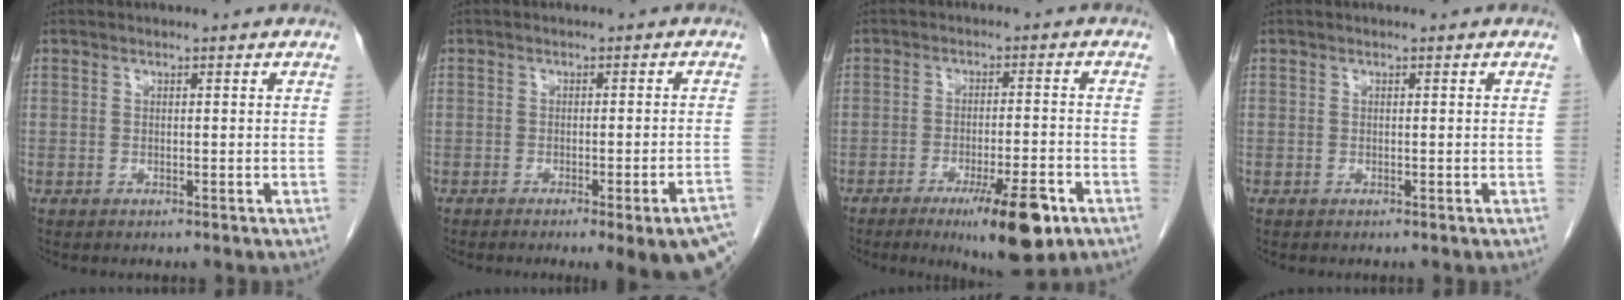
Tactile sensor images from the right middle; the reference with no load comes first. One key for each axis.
{"total": 10.6, "fx": -8.2, "fy": 0.3, "fz": 6.8, "tx": -0.035, "ty": -0.007, "tz": -0.094}
{"total": 10.4, "fx": -5.8, "fy": 1.5, "fz": 8.5, "tx": -0.131, "ty": -0.018, "tz": -0.082}
{"total": 0.0}